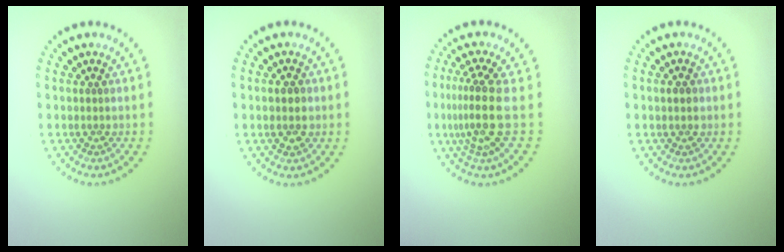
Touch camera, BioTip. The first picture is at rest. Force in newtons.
{"total": 1.9, "press": 1.9, "slide": 0.0}
{"total": 4.0, "press": 2.7, "slide": 2.9}
{"total": 1.4, "press": 1.4, "slide": 0.2}